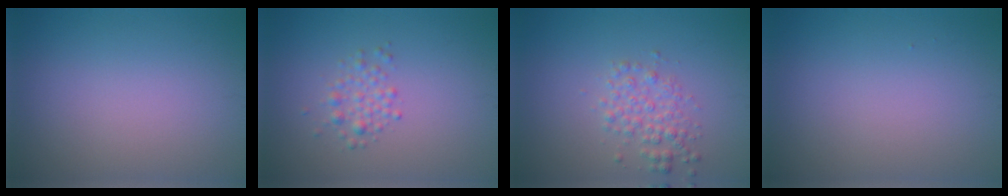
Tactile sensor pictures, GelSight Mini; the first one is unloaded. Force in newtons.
{"total": 1.8, "press": 1.8, "slide": 0.1}
{"total": 2.5, "press": 2.5, "slide": 0.0}
{"total": 0.0}